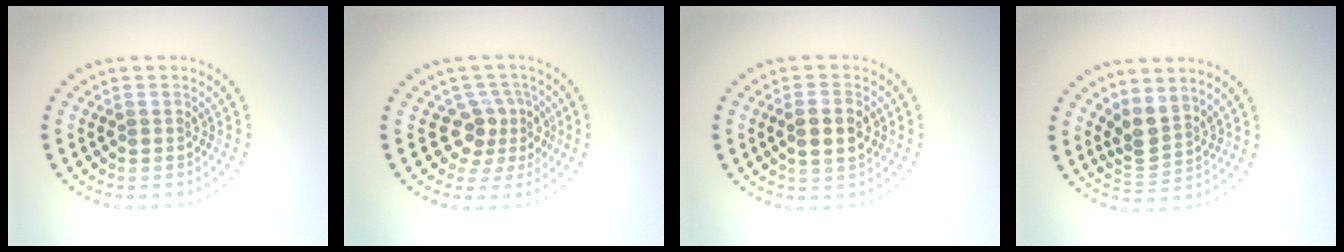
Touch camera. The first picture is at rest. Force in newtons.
{"total": 3.1, "press": 2.3, "slide": 2.1}
{"total": 2.9, "press": 2.9, "slide": 0.6}
{"total": 2.8, "press": 2.1, "slide": 1.9}